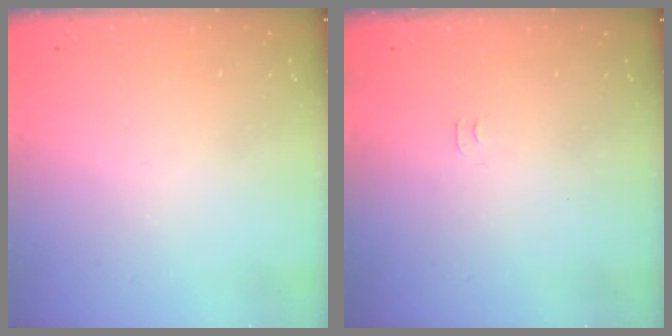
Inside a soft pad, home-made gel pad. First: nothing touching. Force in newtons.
{"total": 3.1, "press": 3.0, "slide": 0.5}